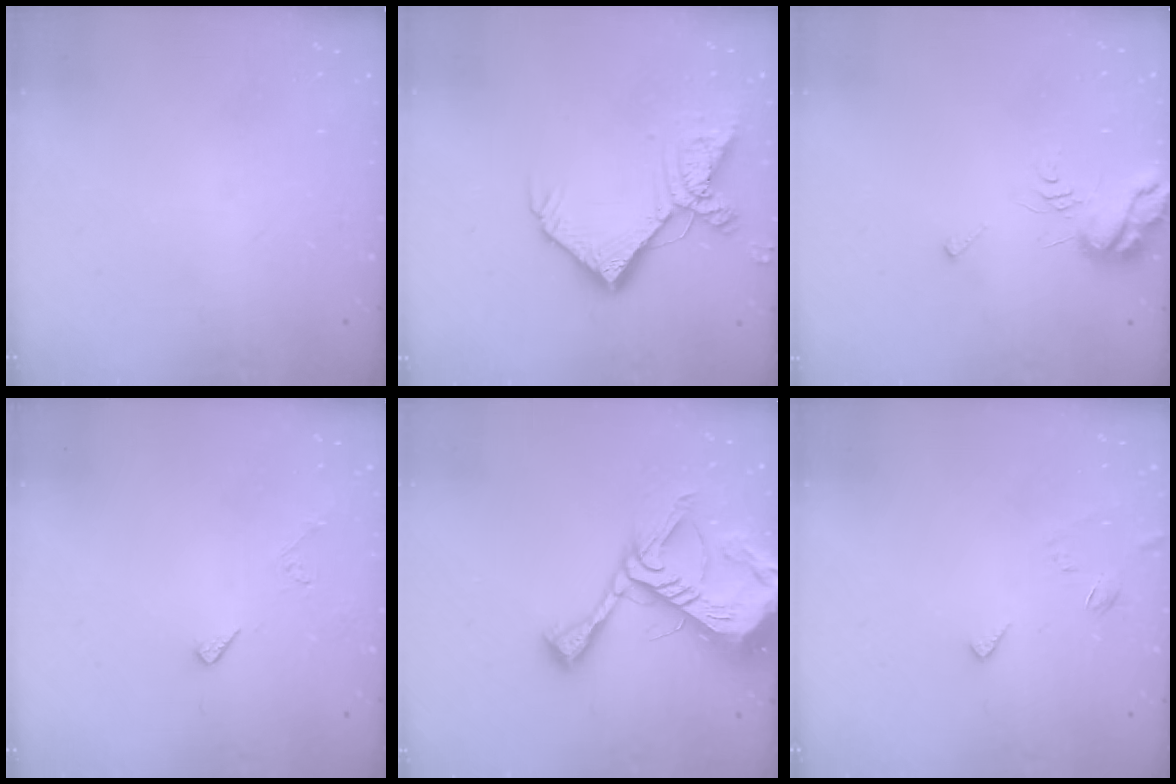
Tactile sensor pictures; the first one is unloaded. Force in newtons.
{"total": 15.0, "press": 15.0, "slide": 1.6}
{"total": 8.1, "press": 8.0, "slide": 1.0}
{"total": 5.5, "press": 5.5, "slide": 0.5}
{"total": 17.4, "press": 17.3, "slide": 1.6}
{"total": 3.7, "press": 3.7, "slide": 0.7}